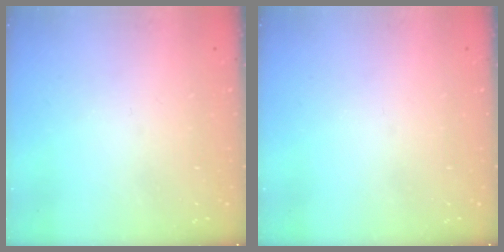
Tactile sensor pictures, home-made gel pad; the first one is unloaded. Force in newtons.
{"total": 0.0}